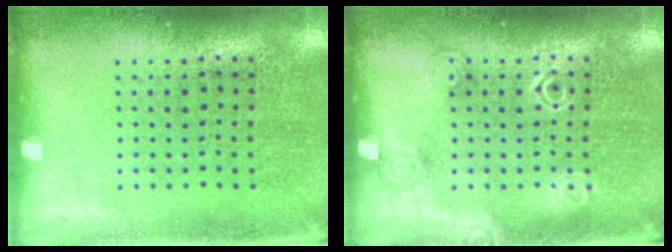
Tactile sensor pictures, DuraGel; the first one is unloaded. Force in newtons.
{"total": 1.7, "press": 1.7, "slide": 0.3}